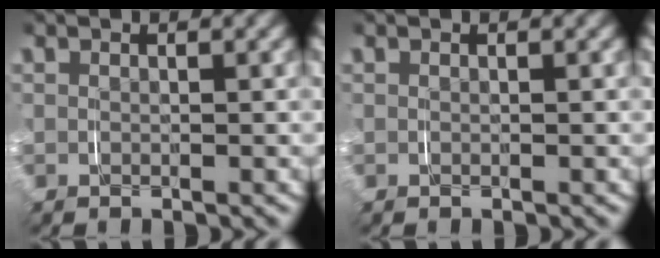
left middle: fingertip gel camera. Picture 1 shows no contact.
{"total": 0.0}